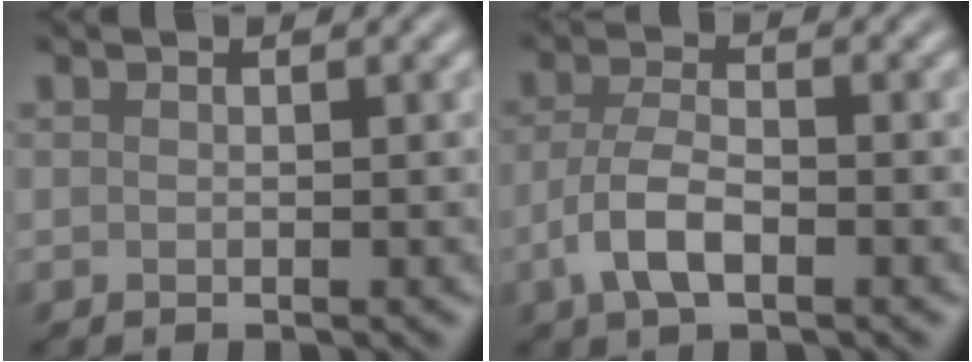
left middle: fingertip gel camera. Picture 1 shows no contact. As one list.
[{"total": 4.0, "force": [-1.6, 1.8, 3.2], "torque": [-0.067, 0.002, -0.036]}]